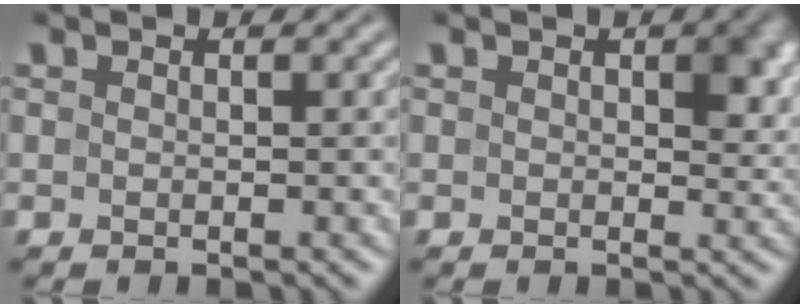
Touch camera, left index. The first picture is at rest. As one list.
[{"total": 3.3, "force": [0.8, 1.9, 2.6], "torque": [-0.032, -0.003, 0.013]}]